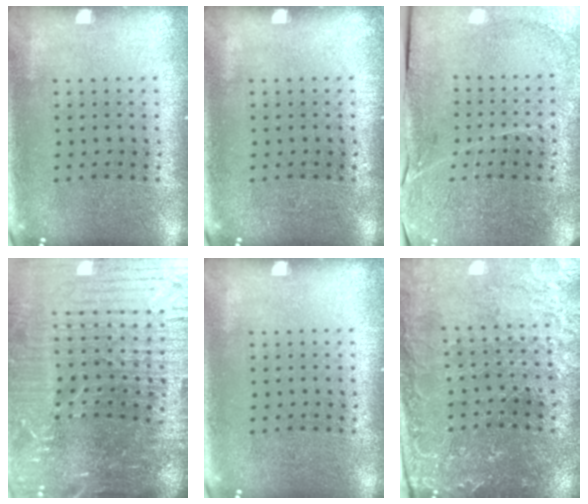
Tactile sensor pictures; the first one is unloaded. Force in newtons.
{"total": 0.0}
{"total": 3.3, "press": 3.3, "slide": 0.4}
{"total": 6.9, "press": 6.0, "slide": 3.5}
{"total": 0.0}
{"total": 1.2, "press": 1.2, "slide": 0.4}